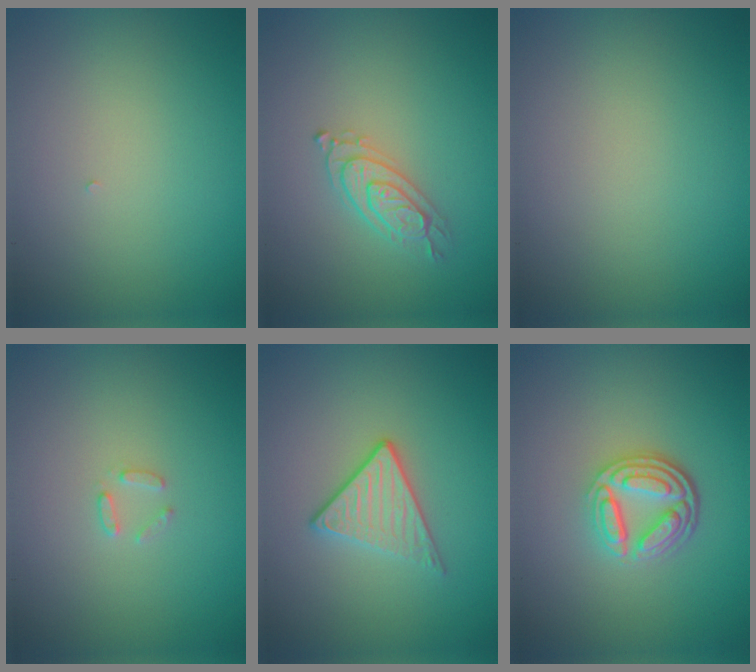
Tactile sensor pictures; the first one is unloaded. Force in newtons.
{"total": 2.2, "press": 2.1, "slide": 0.4}
{"total": 0.0}
{"total": 1.0, "press": 1.0, "slide": 0.2}
{"total": 2.9, "press": 2.6, "slide": 1.4}
{"total": 4.5, "press": 3.4, "slide": 2.9}